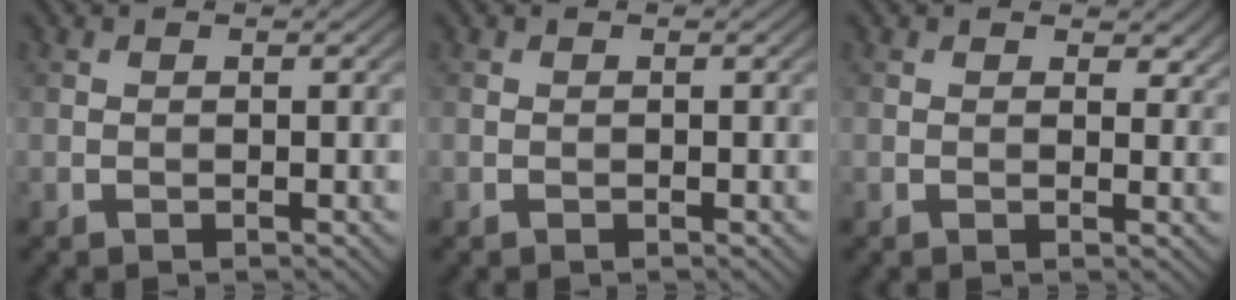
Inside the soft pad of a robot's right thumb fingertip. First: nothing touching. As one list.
[{"total": 0.0}, {"total": 2.2, "force": [1.3, 1.3, 1.3], "torque": [-0.018, -0.006, 0.020]}]